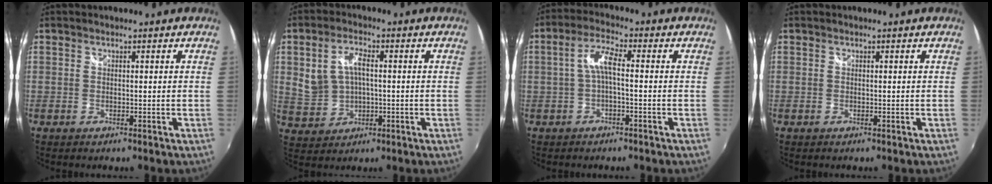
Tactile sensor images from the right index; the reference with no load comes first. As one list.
[{"total": 7.3, "force": [0.4, 5.0, 5.2], "torque": [-0.114, 0.011, 0.023]}, {"total": 4.7, "force": [-0.7, 1.0, 4.6], "torque": [-0.096, 0.013, -0.013]}, {"total": 0.0}]